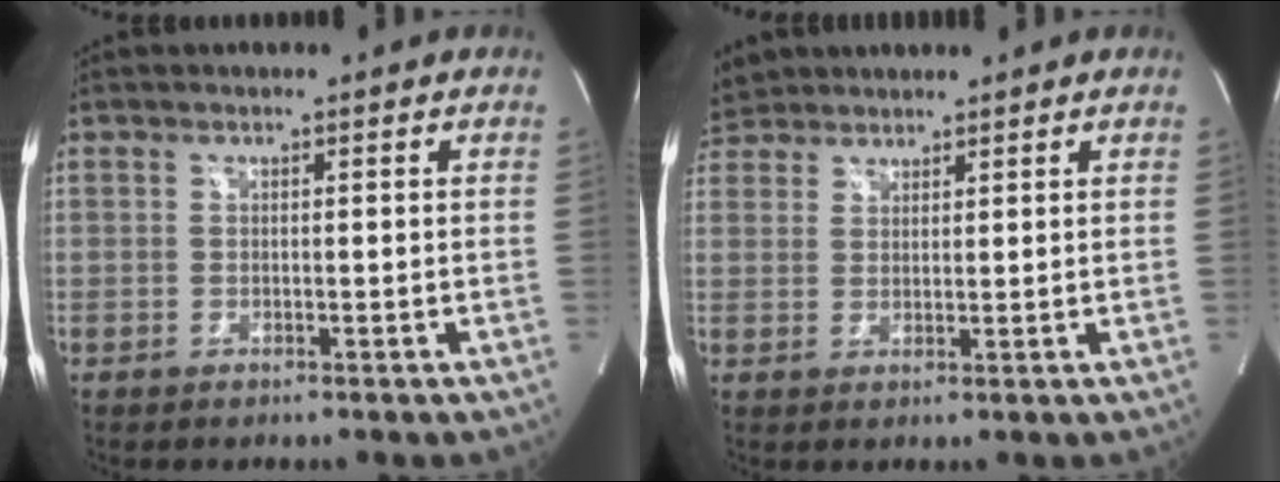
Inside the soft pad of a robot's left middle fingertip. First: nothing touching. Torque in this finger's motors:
{"motor_torque": [1.04, -1.10, 1.05, 0.21]}